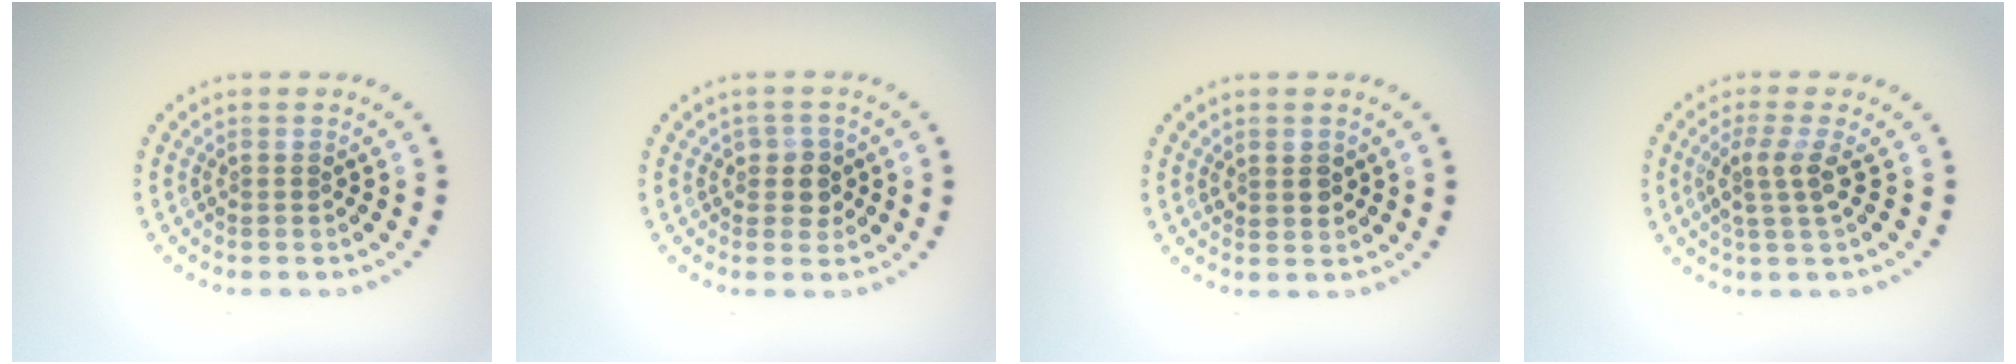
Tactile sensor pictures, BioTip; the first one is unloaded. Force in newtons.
{"total": 1.9, "press": 1.7, "slide": 0.8}
{"total": 1.5, "press": 1.4, "slide": 0.4}
{"total": 2.6, "press": 2.0, "slide": 1.8}